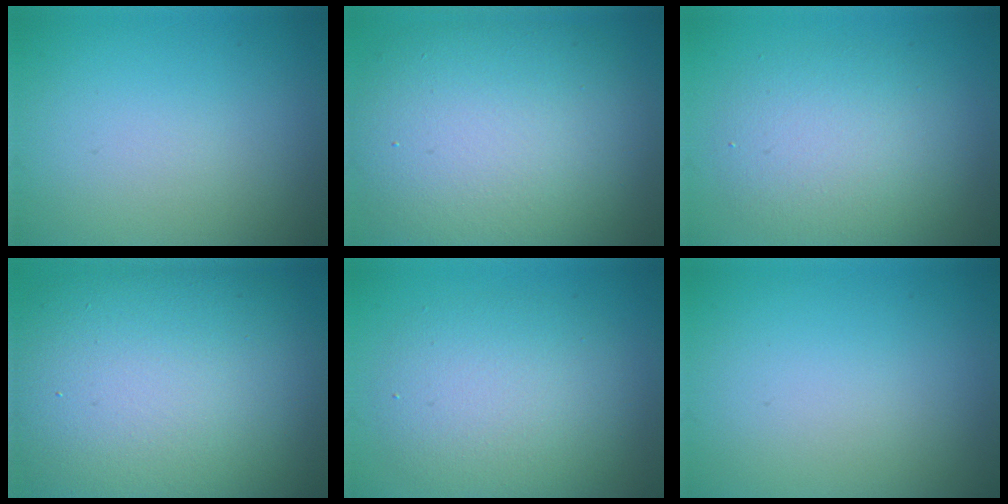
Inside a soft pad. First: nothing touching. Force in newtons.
{"total": 12.9, "press": 12.9, "slide": 0.4}
{"total": 4.8, "press": 4.8, "slide": 0.1}
{"total": 15.6, "press": 15.5, "slide": 1.5}
{"total": 5.6, "press": 5.6, "slide": 0.3}
{"total": 0.0}